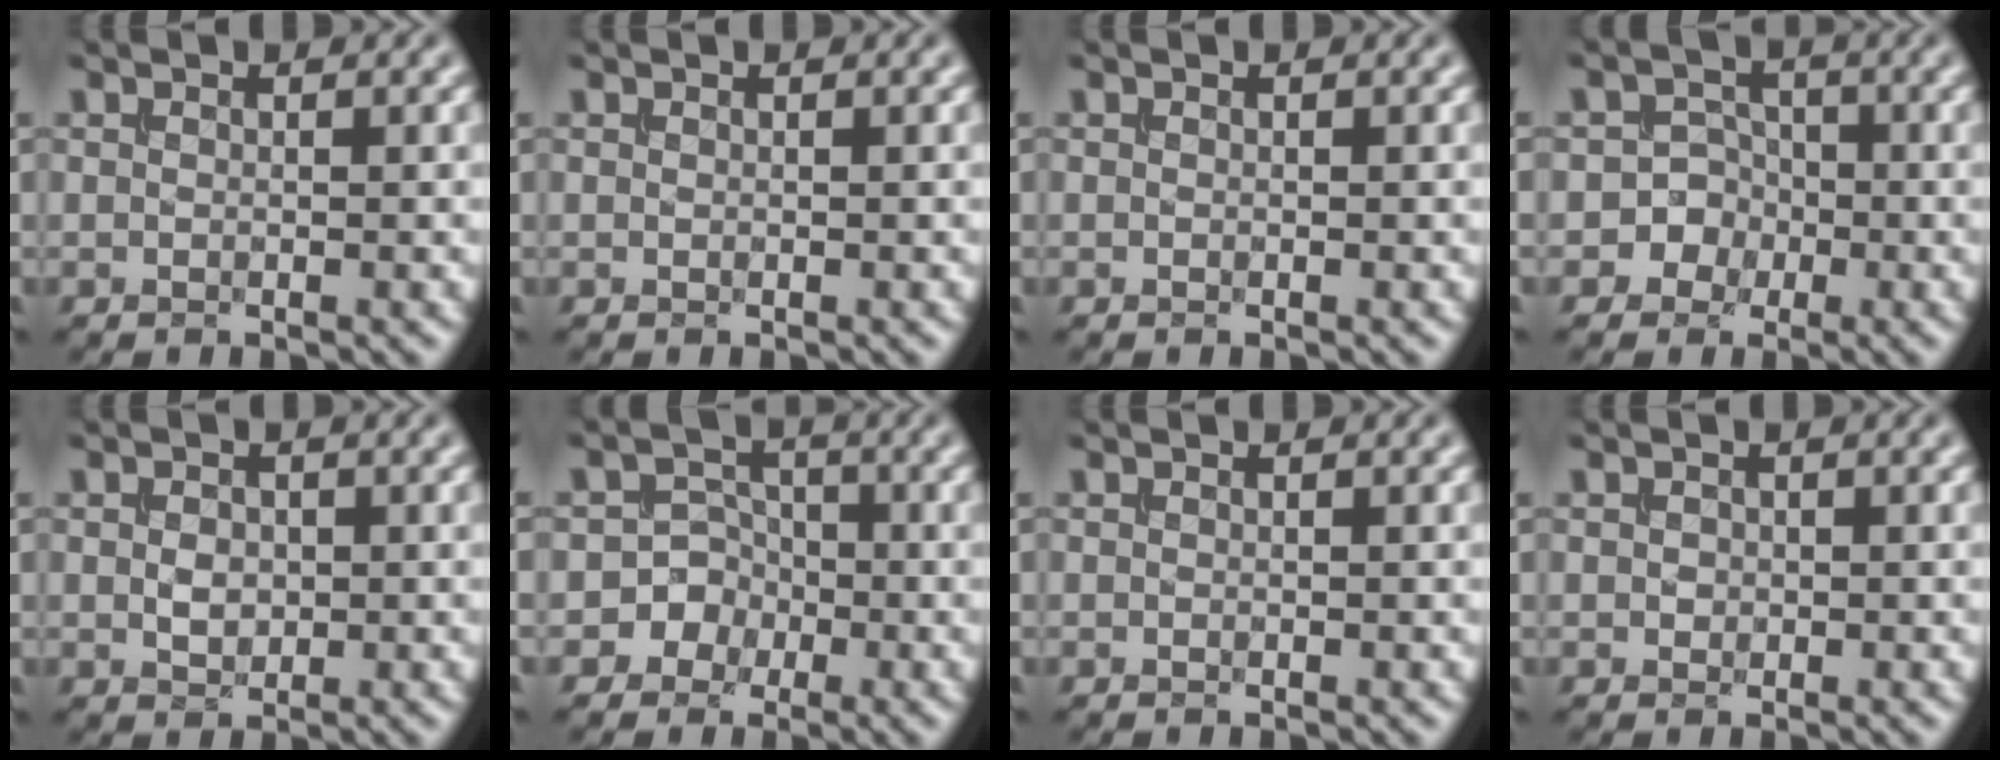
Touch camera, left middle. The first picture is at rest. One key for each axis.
{"total": 0.0}
{"total": 0.0}
{"total": 3.8, "fx": -1.5, "fy": 3.5, "fz": 0.2, "tx": 0.031, "ty": 0.011, "tz": -0.041}
{"total": 1.6, "fx": -0.1, "fy": 1.2, "fz": 1.0, "tx": -0.024, "ty": -0.001, "tz": -0.003}
{"total": 4.4, "fx": -1.8, "fy": 4.0, "fz": 0.3, "tx": 0.028, "ty": 0.012, "tz": -0.050}
{"total": 0.0}
{"total": 0.5, "fx": 0.0, "fy": 0.5, "fz": 0.2, "tx": -0.004, "ty": -0.001, "tz": -0.001}